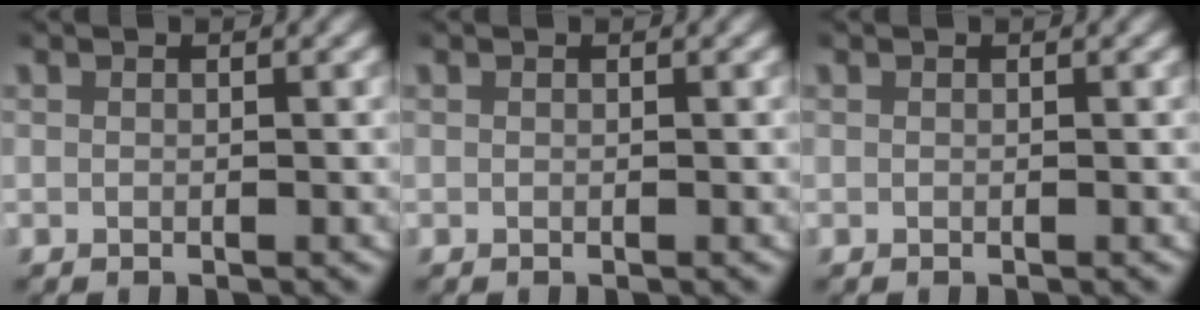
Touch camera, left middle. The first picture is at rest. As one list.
[{"total": 0.0}, {"total": 0.0}]